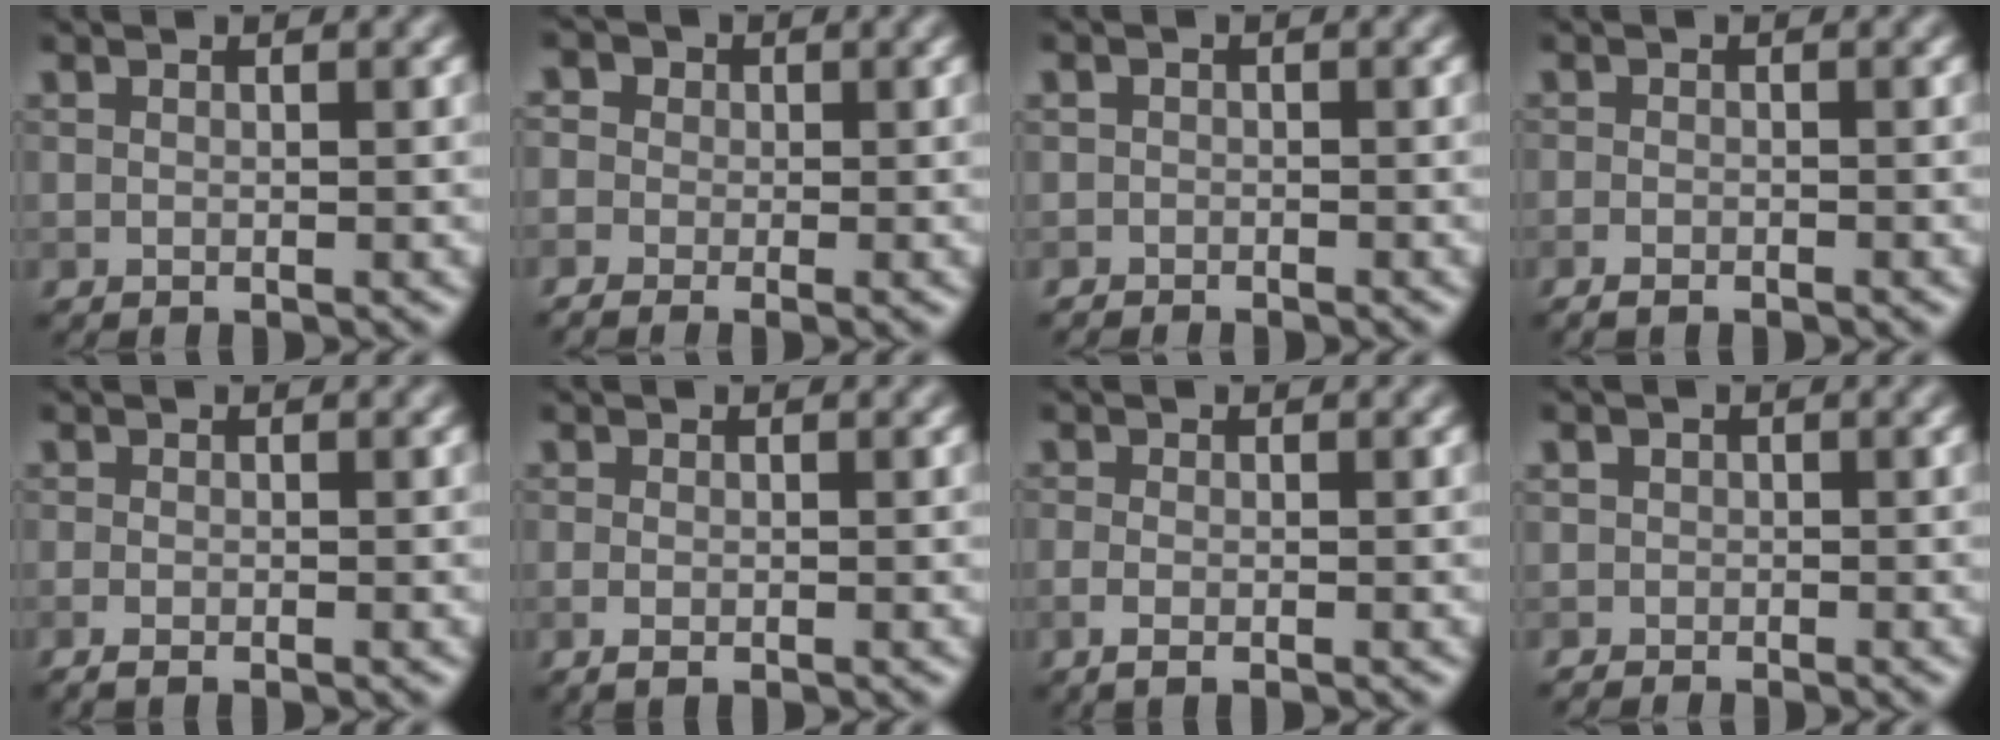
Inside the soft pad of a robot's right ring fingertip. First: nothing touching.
{"total": 3.9, "force": [-0.7, 3.1, 2.1], "torque": [-0.034, 0.011, -0.023]}
{"total": 1.4, "force": [-1.1, 0.7, -0.2], "torque": [0.011, 0.005, -0.021]}
{"total": 1.4, "force": [-1.2, 0.3, 0.7], "torque": [-0.017, 0.002, -0.024]}
{"total": 1.6, "force": [-0.7, 0.6, 1.2], "torque": [-0.026, -0.005, -0.009]}
{"total": 1.2, "force": [-0.4, 0.6, 1.0], "torque": [-0.020, -0.001, -0.006]}
{"total": 1.5, "force": [-0.6, 0.6, 1.2], "torque": [-0.030, -0.002, -0.012]}
{"total": 1.2, "force": [-0.5, 1.1, 0.0], "torque": [0.019, 0.005, -0.013]}